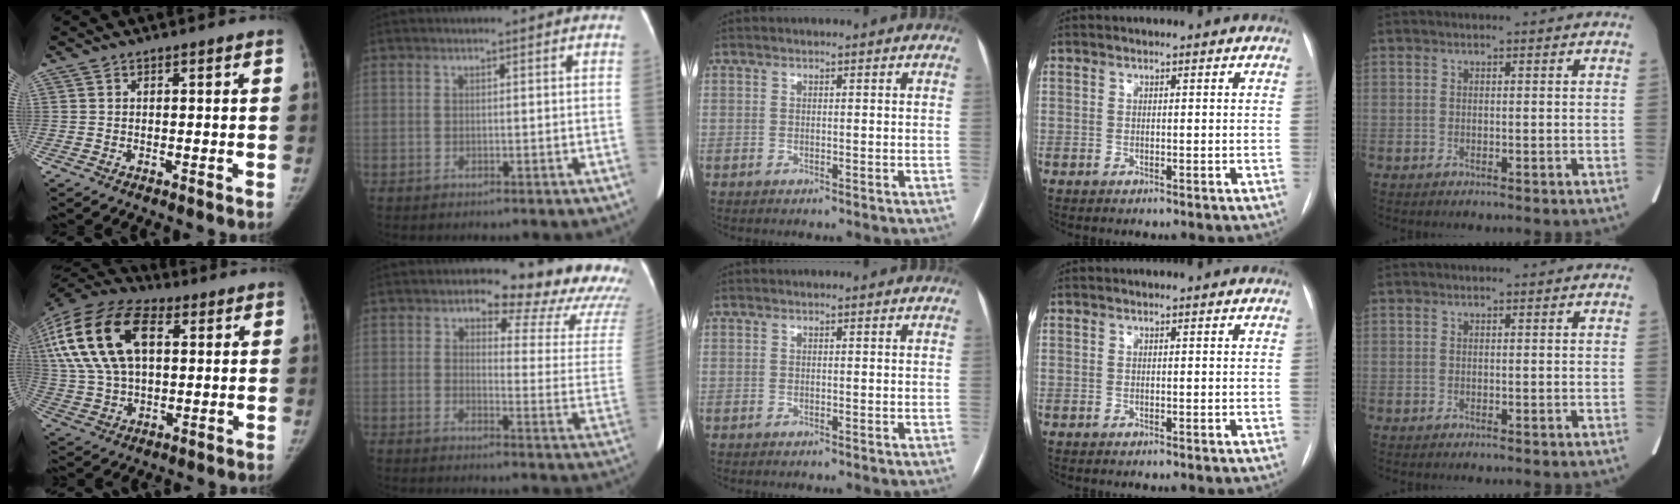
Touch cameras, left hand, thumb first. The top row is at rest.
{"thumb": {"total": 22.7, "force": [6.4, 13.0, 17.5], "torque": [-0.354, 0.015, 0.111]}, "index": {"total": 18.8, "force": [13.7, 6.6, 11.1], "torque": [-0.104, -0.028, 0.134]}}